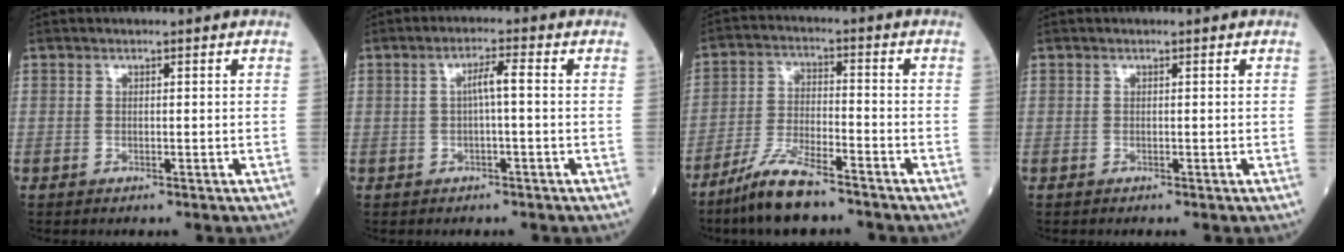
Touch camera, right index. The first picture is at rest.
{"total": 2.9, "force": [0.0, 0.1, 2.9], "torque": [-0.052, 0.008, 0.001]}
{"total": 8.7, "force": [-6.8, 1.4, 5.3], "torque": [-0.110, -0.020, -0.128]}
{"total": 0.0}